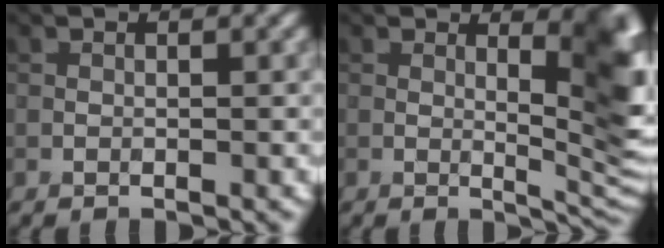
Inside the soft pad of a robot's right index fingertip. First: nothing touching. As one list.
[{"total": 8.6, "force": [1.9, 2.8, 7.9], "torque": [-0.092, -0.008, 0.035]}]